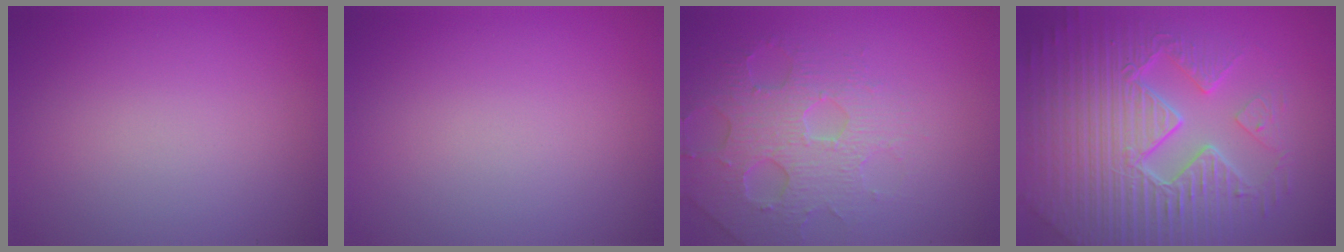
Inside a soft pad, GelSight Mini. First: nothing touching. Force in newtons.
{"total": 0.0}
{"total": 4.1, "press": 4.0, "slide": 0.9}
{"total": 10.7, "press": 7.0, "slide": 8.1}